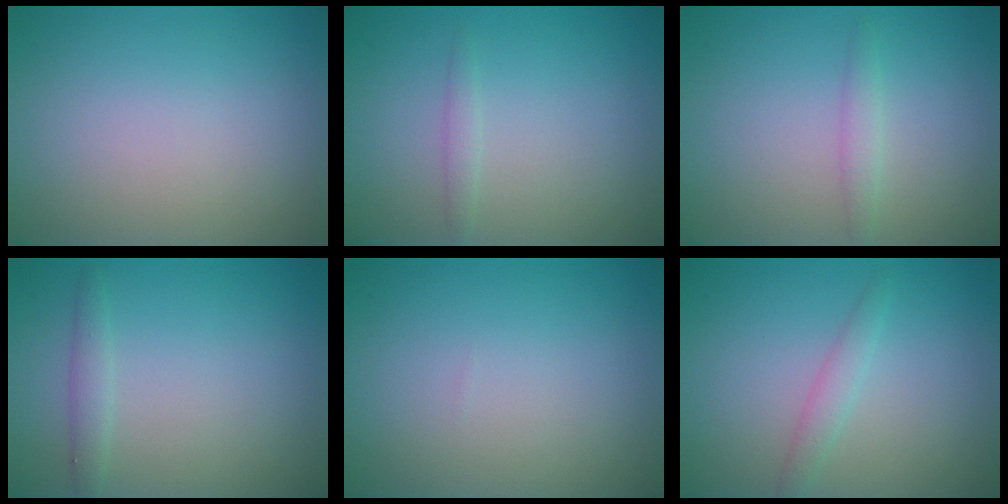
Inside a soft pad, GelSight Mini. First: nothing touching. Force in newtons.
{"total": 0.8, "press": 0.8, "slide": 0.0}
{"total": 1.3, "press": 1.3, "slide": 0.0}
{"total": 1.3, "press": 1.3, "slide": 0.2}
{"total": 0.0}
{"total": 1.4, "press": 1.4, "slide": 0.1}